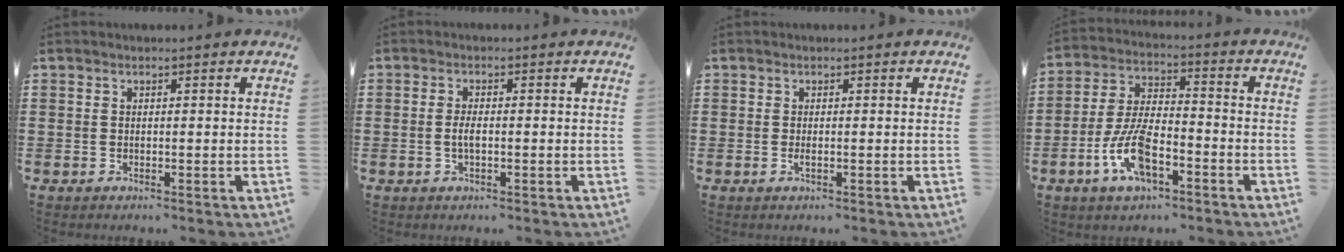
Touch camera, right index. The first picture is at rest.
{"total": 2.1, "force": [-0.2, 0.4, 2.1], "torque": [-0.047, -0.006, -0.005]}
{"total": 0.8, "force": [-0.1, 0.0, 0.8], "torque": [-0.025, -0.011, -0.002]}
{"total": 9.2, "force": [-3.9, 3.8, 7.3], "torque": [-0.167, -0.005, -0.073]}